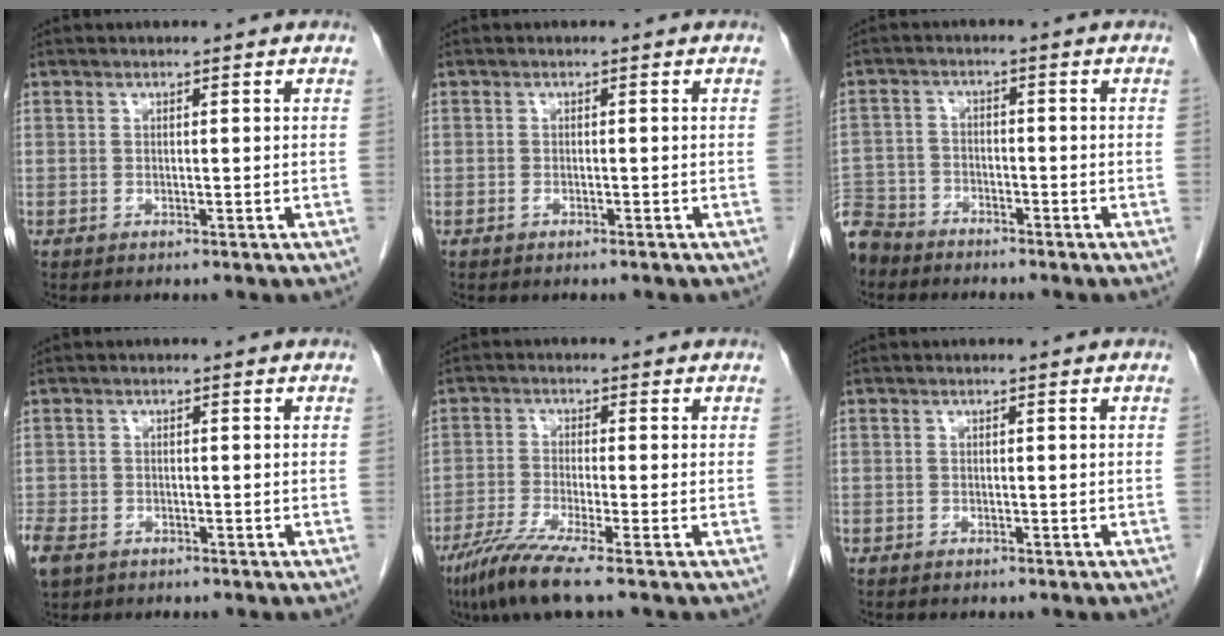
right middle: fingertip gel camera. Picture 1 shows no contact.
{"total": 0.7, "force": [-0.5, 0.1, 0.4], "torque": [-0.012, -0.001, -0.006]}
{"total": 8.7, "force": [-7.3, 4.5, 1.4], "torque": [-0.044, -0.004, -0.140]}
{"total": 6.2, "force": [-3.8, 4.0, 2.7], "torque": [-0.070, -0.009, -0.065]}
{"total": 6.7, "force": [-4.7, -0.8, 4.8], "torque": [-0.098, -0.026, -0.094]}
{"total": 0.7, "force": [-0.6, 0.5, 0.0], "torque": [-0.006, 0.003, -0.009]}